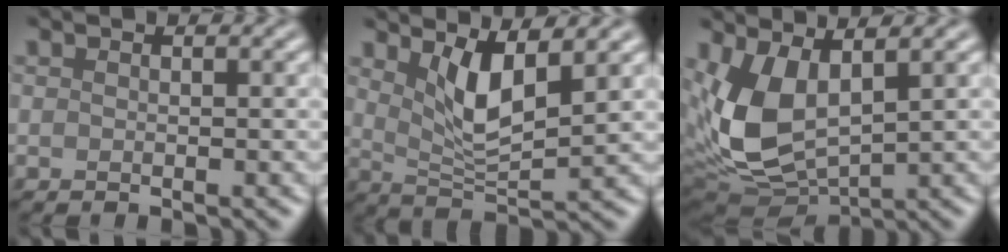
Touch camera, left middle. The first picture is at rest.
{"total": 4.6, "force": [2.2, 1.4, 3.9], "torque": [-0.079, -0.011, 0.044]}
{"total": 7.9, "force": [1.5, 4.1, 6.6], "torque": [-0.160, -0.011, 0.031]}